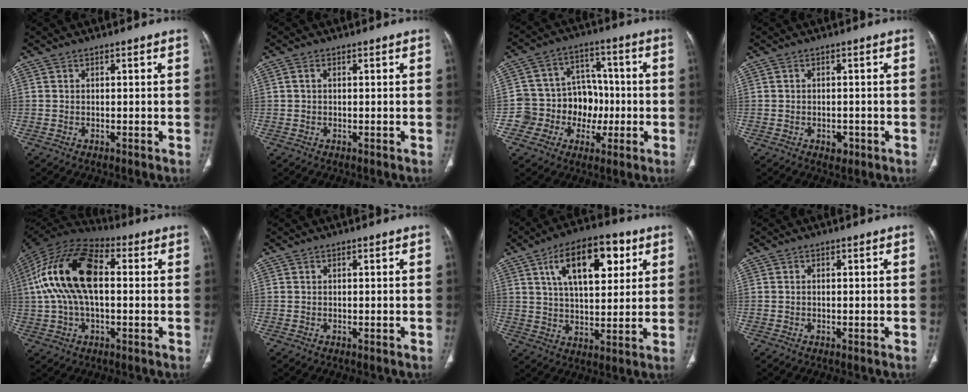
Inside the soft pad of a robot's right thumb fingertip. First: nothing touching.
{"total": 0.8, "force": [0.1, 0.5, 0.6], "torque": [-0.014, 0.005, 0.002]}
{"total": 12.0, "force": [-2.5, 10.7, 4.8], "torque": [-0.016, 0.044, -0.037]}
{"total": 2.2, "force": [-0.9, 1.5, 1.2], "torque": [-0.009, 0.003, -0.008]}
{"total": 19.5, "force": [1.9, 10.4, 16.4], "torque": [-0.326, 0.035, 0.026]}
{"total": 0.0}
{"total": 16.2, "force": [6.6, 7.8, 12.5], "torque": [-0.165, -0.011, 0.106]}
{"total": 0.0}